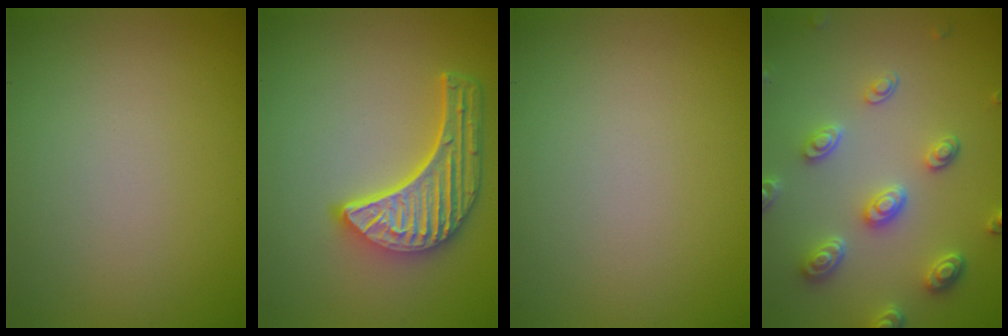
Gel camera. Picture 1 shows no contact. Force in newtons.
{"total": 5.6, "press": 4.4, "slide": 3.6}
{"total": 0.0}
{"total": 4.6, "press": 3.7, "slide": 2.7}